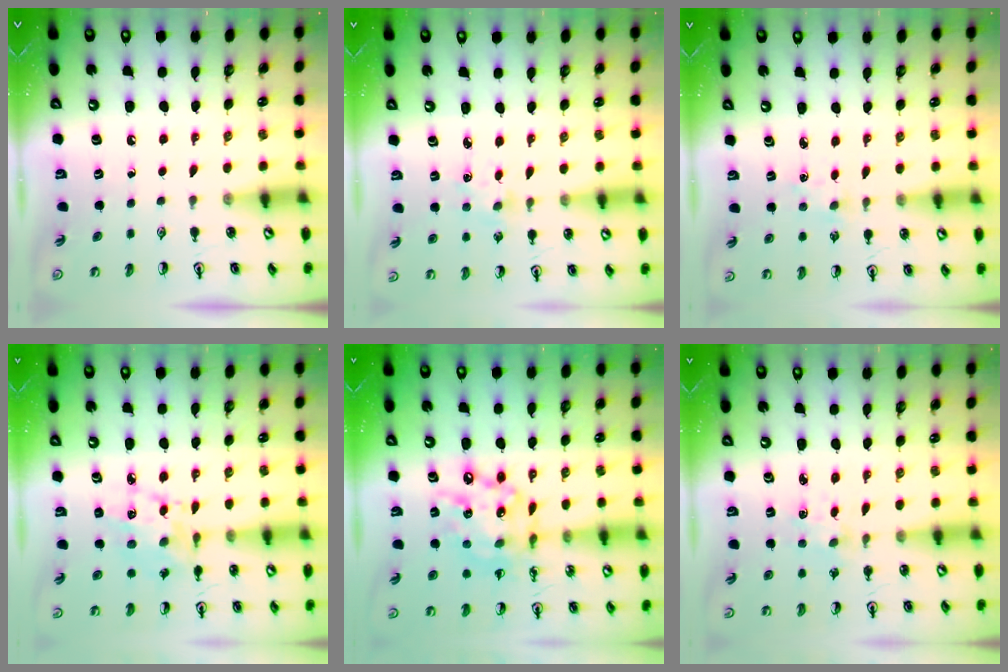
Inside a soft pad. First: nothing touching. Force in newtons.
{"total": 3.8, "press": 3.8, "slide": 0.5}
{"total": 1.4, "press": 1.3, "slide": 0.3}
{"total": 10.2, "press": 10.1, "slide": 0.7}
{"total": 15.7, "press": 15.5, "slide": 1.8}
{"total": 1.7, "press": 1.7, "slide": 0.1}